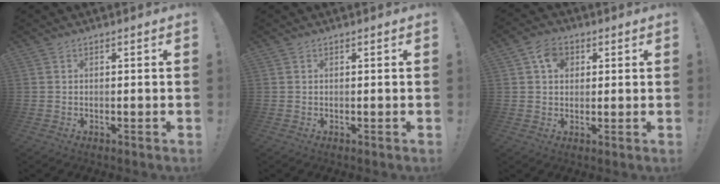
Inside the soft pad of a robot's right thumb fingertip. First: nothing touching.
{"total": 0.0}
{"total": 6.9, "force": [2.6, 5.4, 3.3], "torque": [-0.043, 0.000, 0.046]}